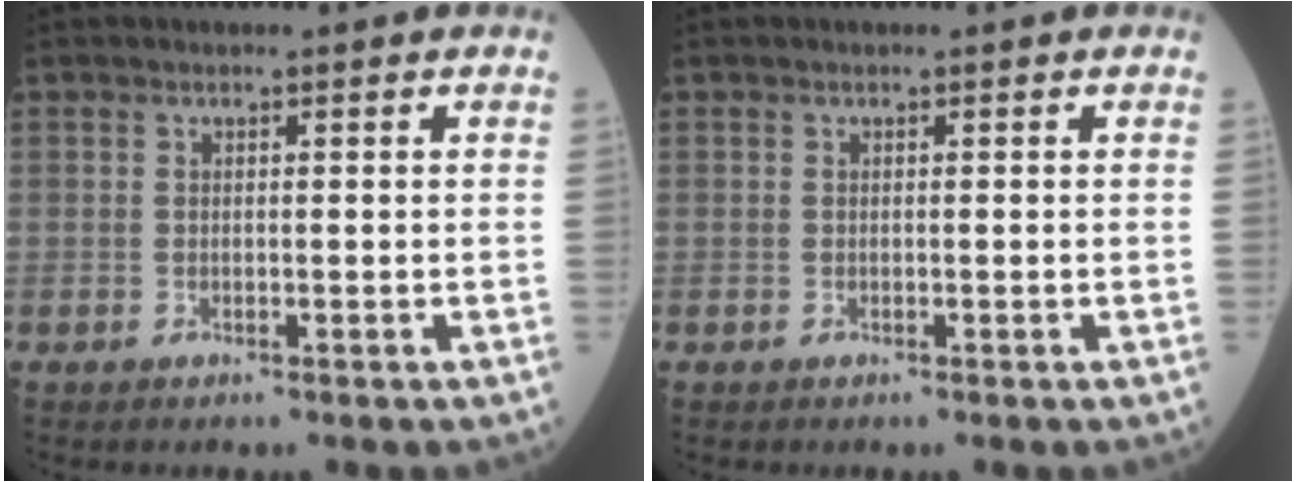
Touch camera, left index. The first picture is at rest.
{"total": 0.0}